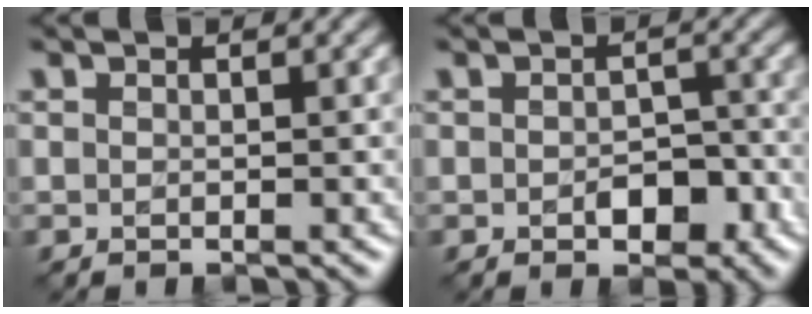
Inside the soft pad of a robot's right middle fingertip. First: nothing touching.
{"total": 3.2, "force": [-0.8, 2.1, 2.2], "torque": [-0.030, -0.002, -0.010]}